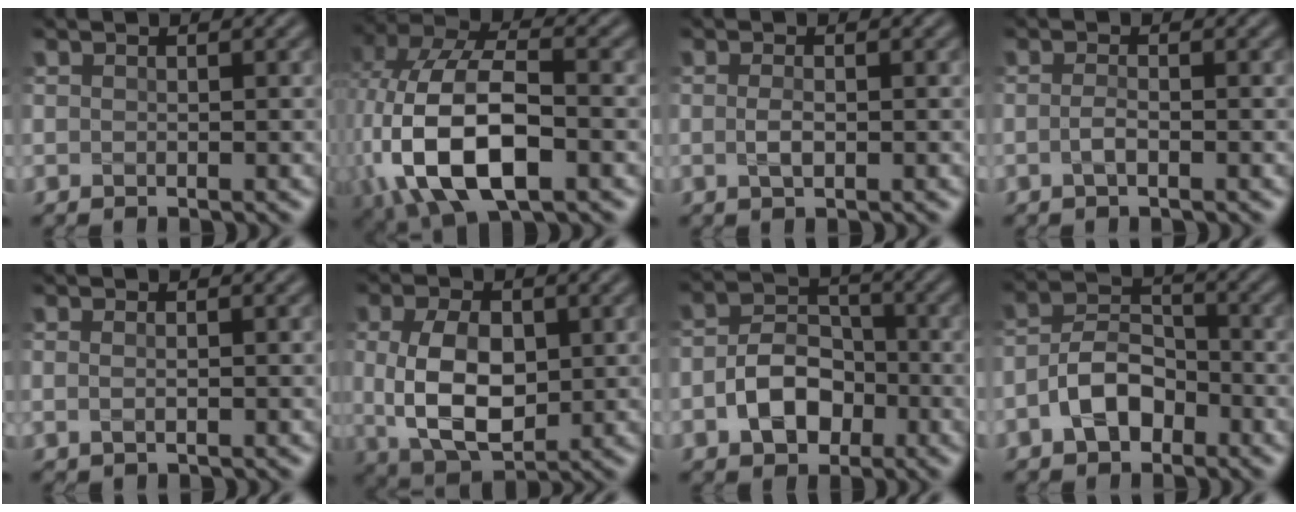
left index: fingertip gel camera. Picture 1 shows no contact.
{"total": 12.4, "force": [-2.5, 6.6, 10.2], "torque": [-0.213, 0.000, -0.045]}
{"total": 1.1, "force": [0.0, 0.4, 1.0], "torque": [-0.023, 0.002, -0.002]}
{"total": 1.0, "force": [-0.2, 0.3, 0.9], "torque": [-0.020, 0.003, -0.008]}
{"total": 1.1, "force": [0.3, 0.6, 0.9], "torque": [0.002, -0.003, -0.003]}
{"total": 7.2, "force": [0.6, 4.4, 5.6], "torque": [-0.114, 0.000, 0.010]}
{"total": 4.6, "force": [-1.4, 3.4, 2.8], "torque": [-0.044, 0.004, -0.028]}
{"total": 4.2, "force": [-2.0, 2.6, 2.6], "torque": [-0.046, 0.013, -0.042]}